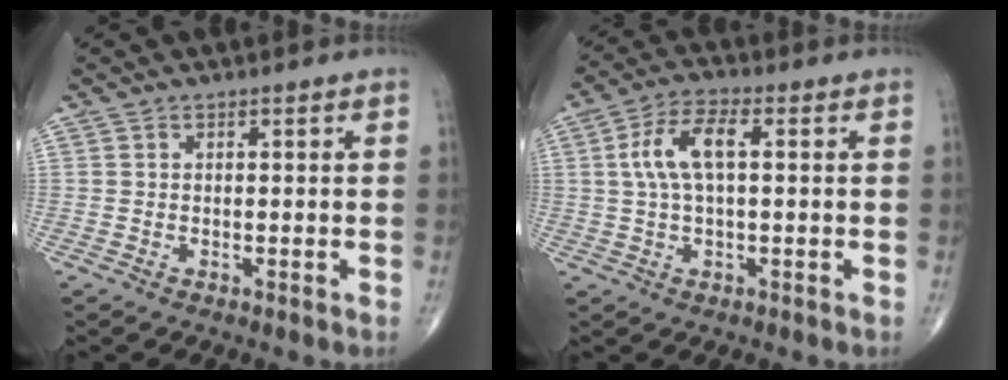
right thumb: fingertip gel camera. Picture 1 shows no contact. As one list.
[{"total": 8.2, "force": [1.4, 3.4, 7.4], "torque": [-0.156, 0.023, 0.022]}]